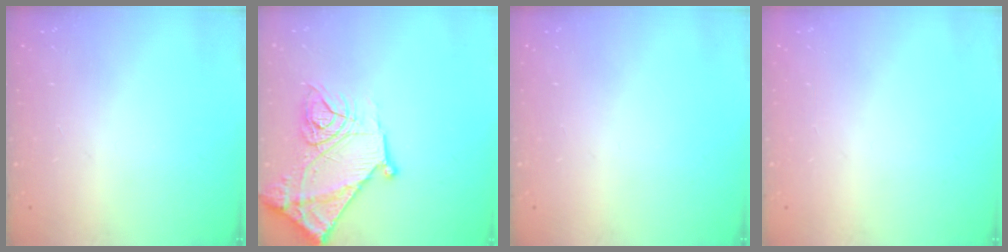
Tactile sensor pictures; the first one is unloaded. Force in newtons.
{"total": 18.7, "press": 18.6, "slide": 1.7}
{"total": 0.0}
{"total": 0.0}